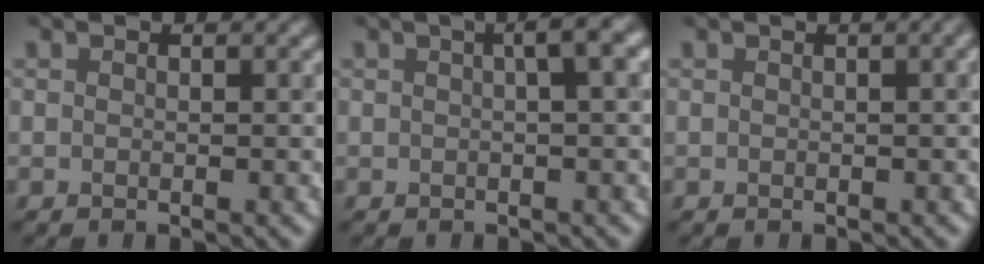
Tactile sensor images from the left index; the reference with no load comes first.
{"total": 3.2, "force": [0.9, 0.6, 3.0], "torque": [-0.039, 0.016, 0.007]}
{"total": 2.5, "force": [0.8, 1.2, 2.1], "torque": [-0.020, 0.012, 0.000]}